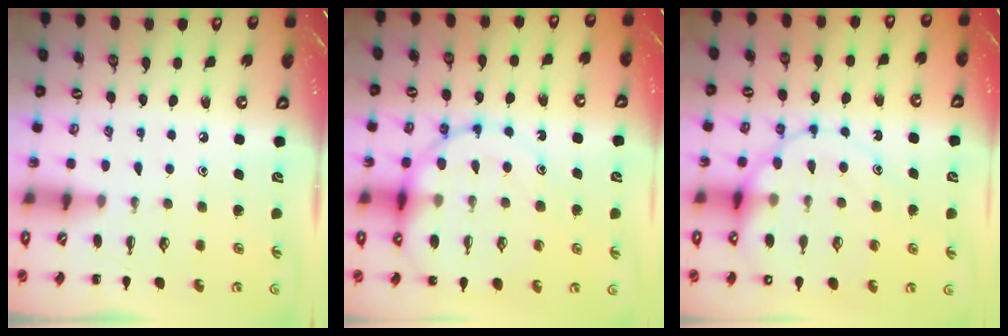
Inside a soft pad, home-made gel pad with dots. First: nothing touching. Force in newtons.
{"total": 18.6, "press": 18.2, "slide": 4.0}
{"total": 16.6, "press": 16.4, "slide": 2.8}